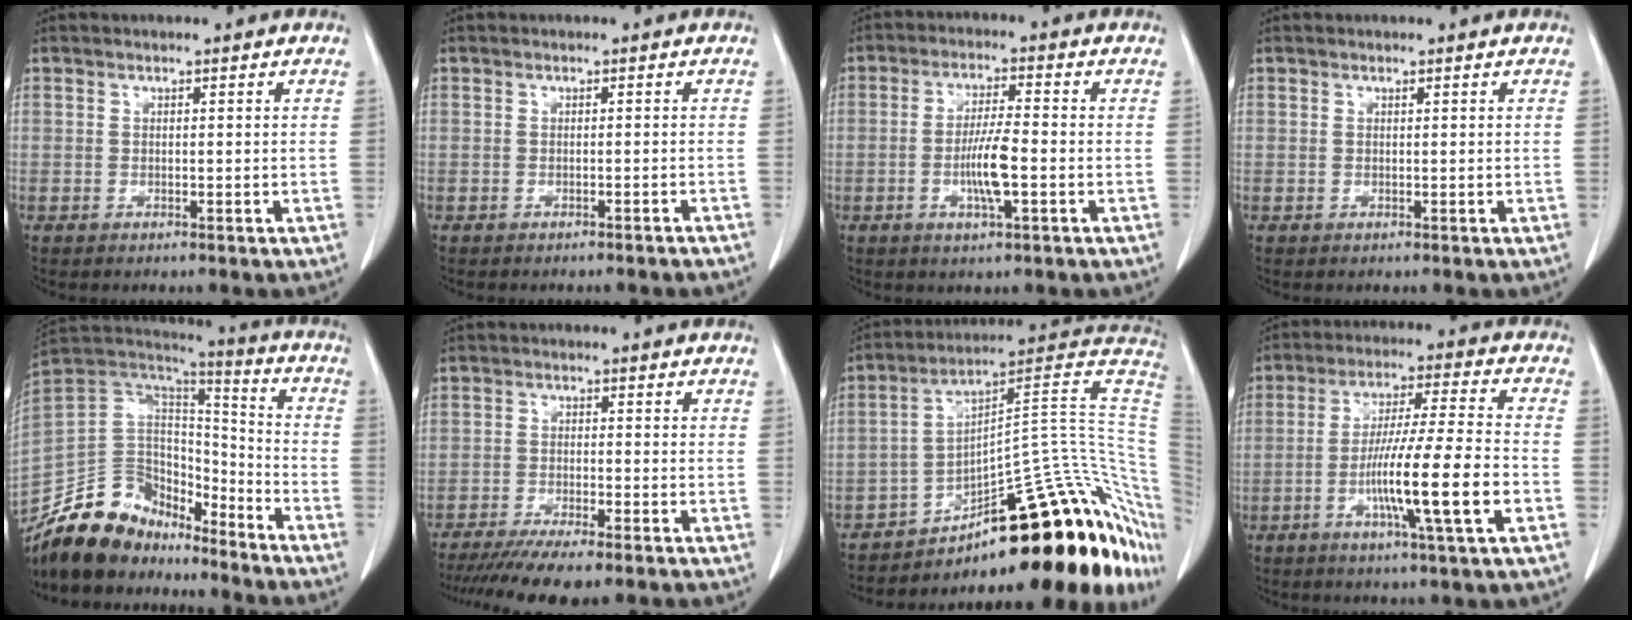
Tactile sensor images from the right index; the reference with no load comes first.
{"total": 3.9, "force": [-3.6, 0.3, 1.3], "torque": [-0.019, -0.007, -0.040]}
{"total": 6.4, "force": [-1.6, 0.7, 6.1], "torque": [-0.119, -0.001, -0.028]}
{"total": 0.0}
{"total": 18.3, "force": [-15.6, 7.9, 5.7], "torque": [-0.096, 0.056, -0.267]}
{"total": 9.8, "force": [-7.8, 1.2, 5.9], "torque": [-0.090, -0.017, -0.124]}
{"total": 32.2, "force": [-13.5, 7.8, 28.2], "torque": [-0.276, 0.049, -0.177]}
{"total": 13.8, "force": [-4.2, -0.4, 13.1], "torque": [-0.232, -0.007, -0.075]}